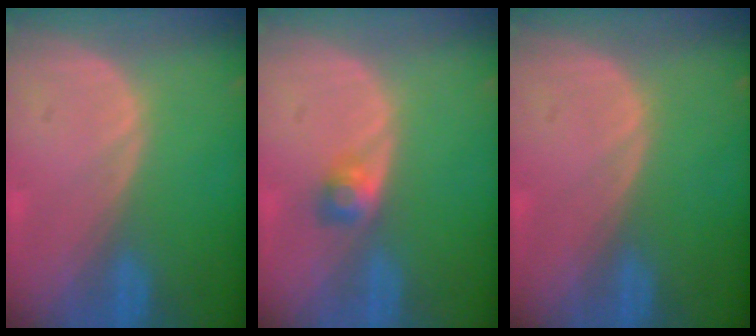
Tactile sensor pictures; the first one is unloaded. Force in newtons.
{"total": 2.5, "press": 2.3, "slide": 1.0}
{"total": 0.0}